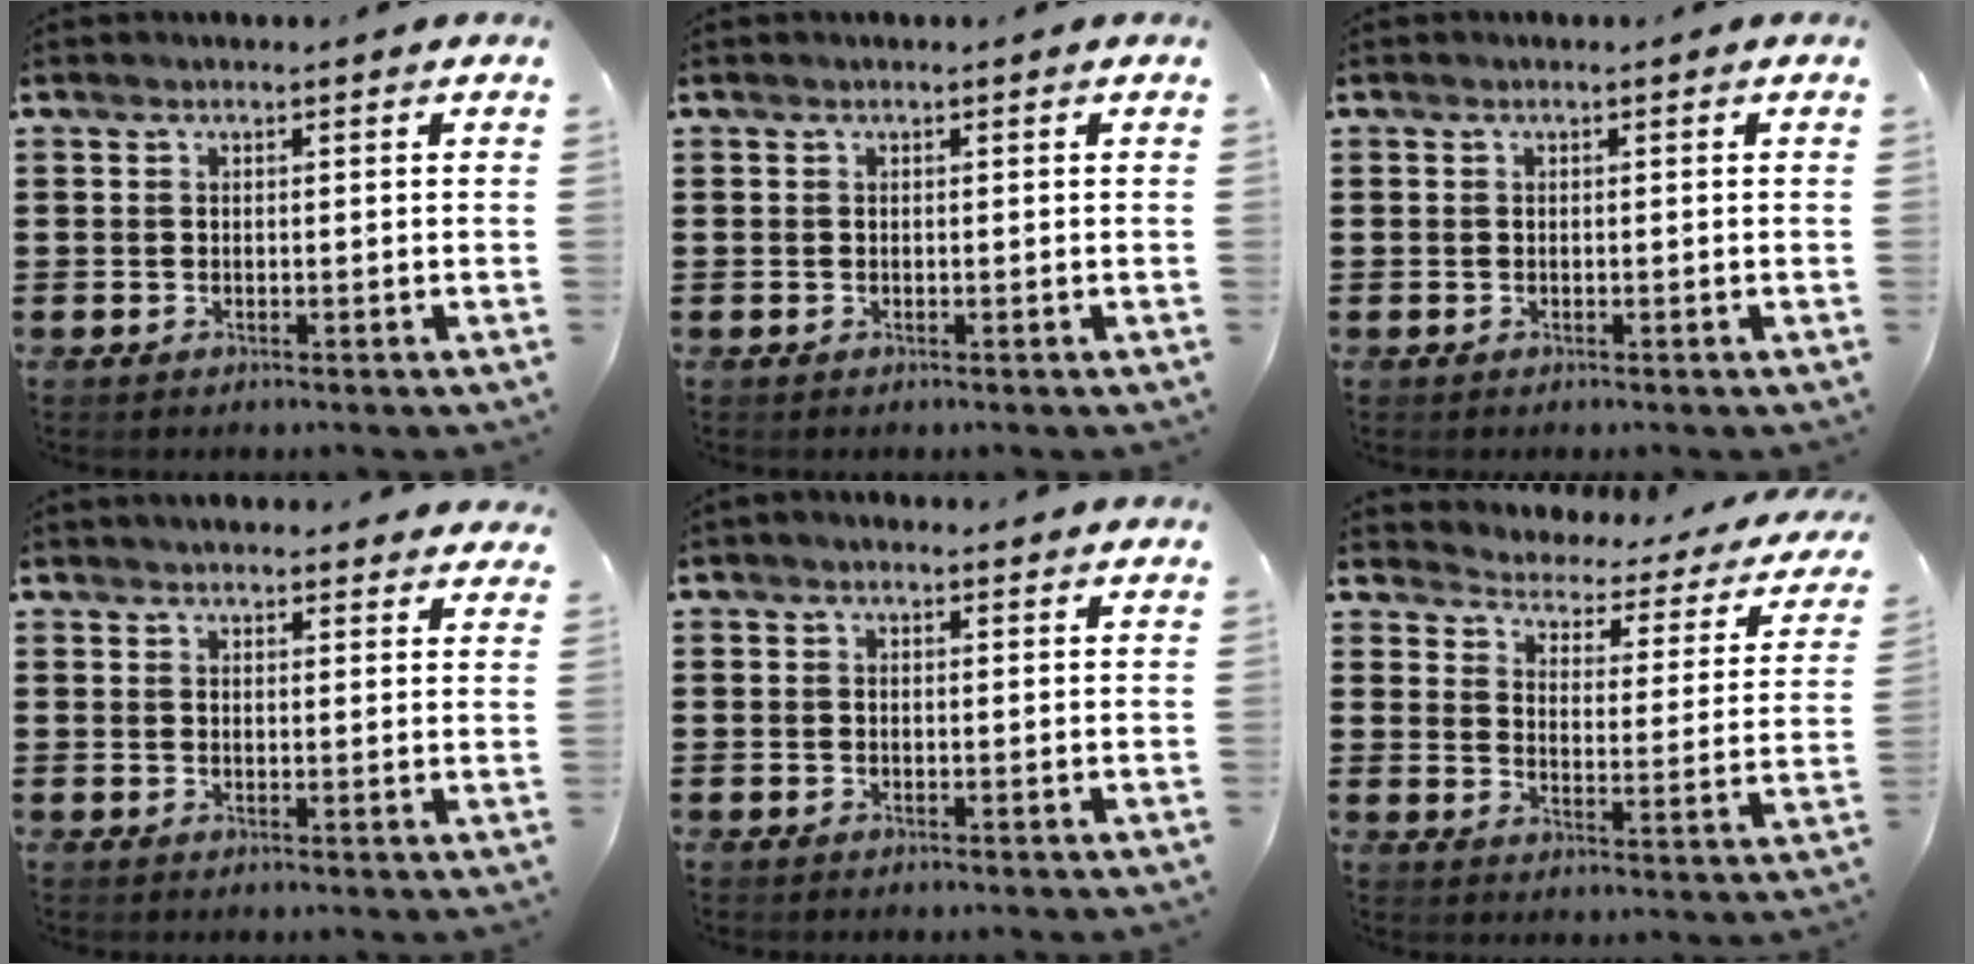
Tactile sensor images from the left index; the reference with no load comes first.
{"total": 0.0}
{"total": 0.0}
{"total": 2.7, "force": [2.7, 0.2, 0.3], "torque": [-0.013, -0.005, 0.052]}
{"total": 0.9, "force": [0.6, 0.4, 0.5], "torque": [-0.011, 0.005, 0.011]}
{"total": 2.0, "force": [2.0, 0.3, 0.2], "torque": [-0.023, -0.027, 0.024]}